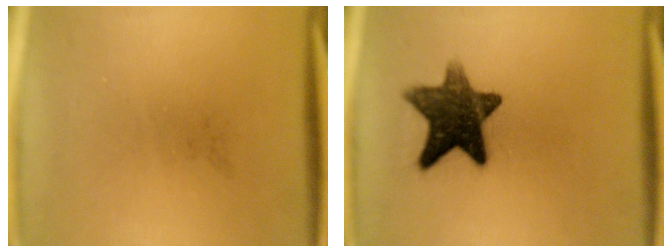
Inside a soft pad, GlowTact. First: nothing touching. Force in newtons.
{"total": 11.9}